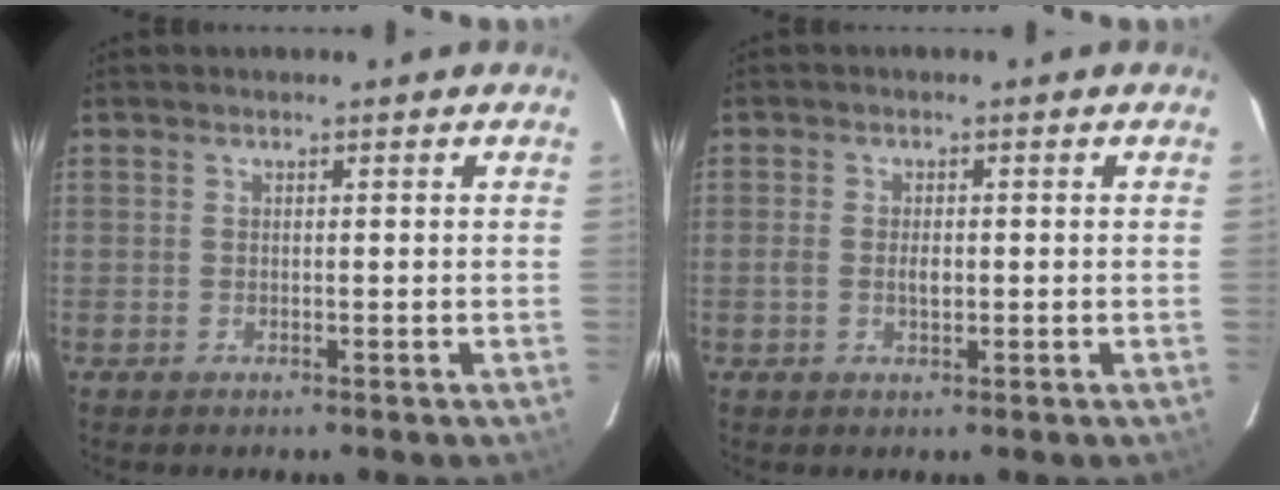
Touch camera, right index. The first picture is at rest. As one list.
[{"total": 2.2, "force": [-0.4, 1.2, 1.8], "torque": [-0.035, 0.002, -0.007]}]